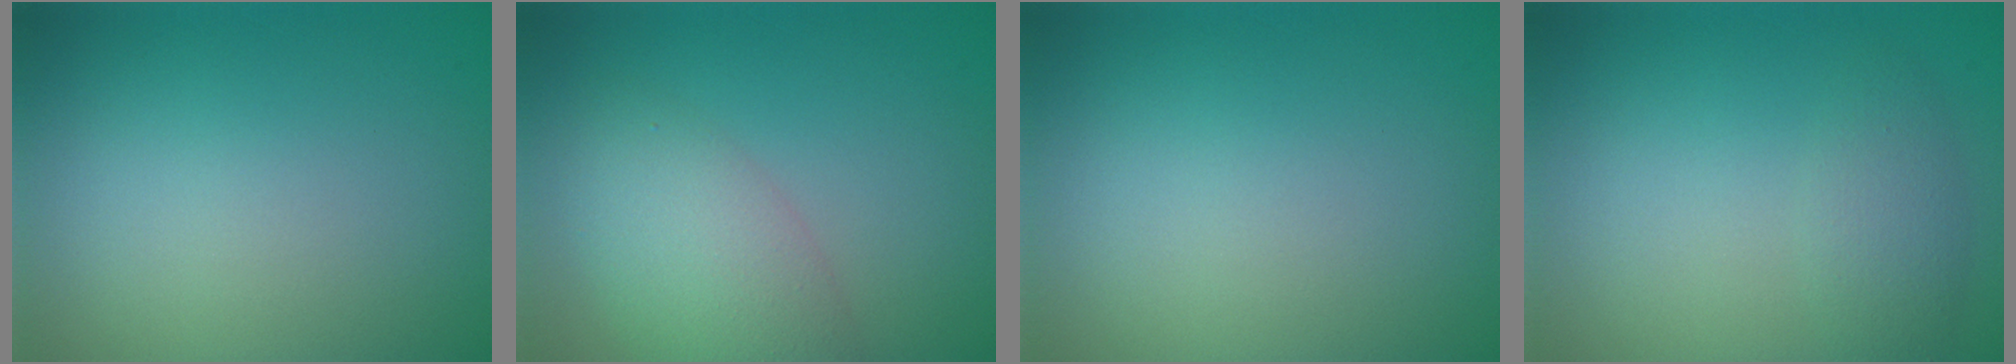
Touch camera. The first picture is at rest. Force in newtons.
{"total": 4.7, "press": 4.7, "slide": 0.2}
{"total": 0.0}
{"total": 2.0, "press": 2.0, "slide": 0.0}